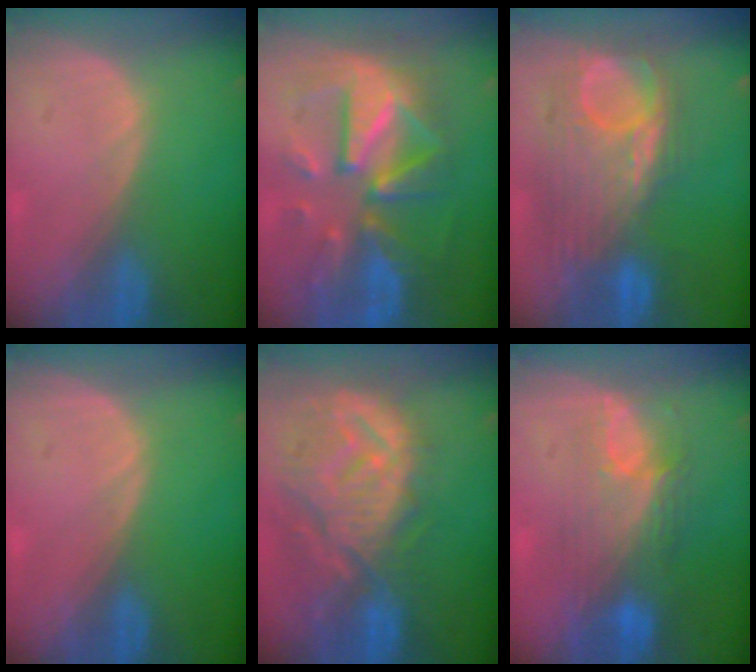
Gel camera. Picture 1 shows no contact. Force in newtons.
{"total": 12.4, "press": 12.3, "slide": 1.2}
{"total": 10.6, "press": 10.1, "slide": 3.2}
{"total": 0.0}
{"total": 12.7, "press": 11.2, "slide": 5.9}
{"total": 9.2, "press": 8.2, "slide": 4.3}